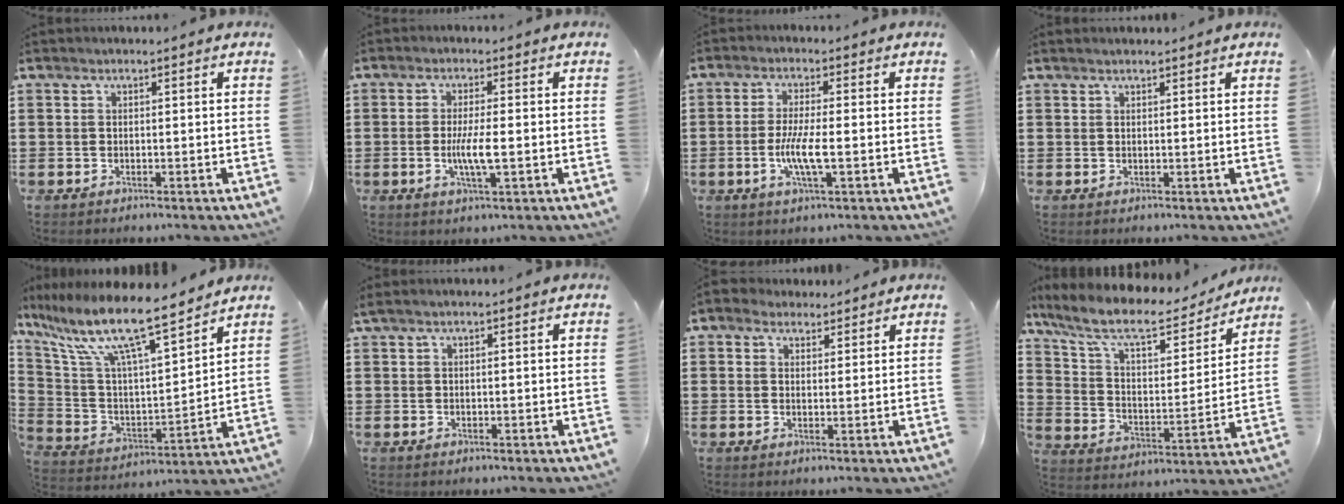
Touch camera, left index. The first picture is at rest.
{"total": 5.0, "force": [-0.7, 0.7, 4.9], "torque": [-0.099, -0.006, -0.018]}
{"total": 5.8, "force": [-1.1, 0.9, 5.6], "torque": [-0.117, -0.009, -0.027]}
{"total": 0.8, "force": [0.7, 0.1, 0.4], "torque": [-0.008, 0.001, 0.014]}
{"total": 12.2, "force": [9.5, 1.1, 7.7], "torque": [-0.183, -0.060, 0.158]}
{"total": 0.5, "force": [0.1, 0.0, 0.5], "torque": [-0.008, -0.002, 0.002]}
{"total": 2.4, "force": [1.9, 1.4, 0.3], "torque": [-0.014, 0.008, 0.035]}
{"total": 10.1, "force": [8.2, 2.3, 5.5], "torque": [-0.139, -0.044, 0.139]}